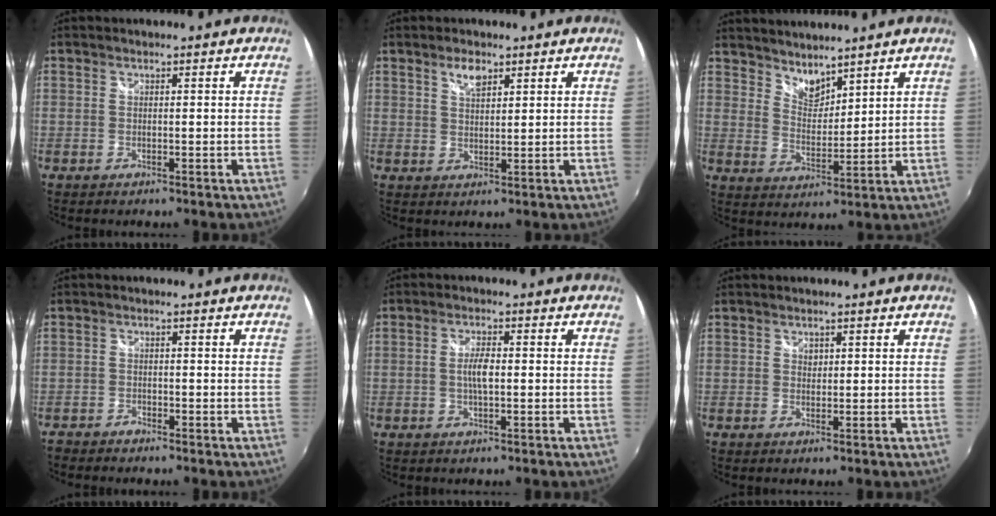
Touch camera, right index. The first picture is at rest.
{"total": 3.5, "force": [2.3, 1.5, 2.2], "torque": [-0.037, 0.005, 0.042]}
{"total": 5.8, "force": [5.3, 1.7, 1.7], "torque": [-0.018, -0.001, 0.098]}
{"total": 2.0, "force": [-1.9, 0.6, 0.2], "torque": [-0.014, -0.004, -0.037]}
{"total": 3.4, "force": [-0.2, 1.1, 3.3], "torque": [-0.062, 0.002, -0.005]}
{"total": 0.9, "force": [0.5, 0.7, 0.2], "torque": [-0.001, 0.003, 0.008]}